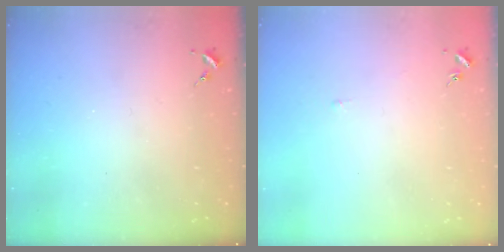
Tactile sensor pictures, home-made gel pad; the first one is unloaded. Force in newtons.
{"total": 2.4, "press": 2.4, "slide": 0.3}